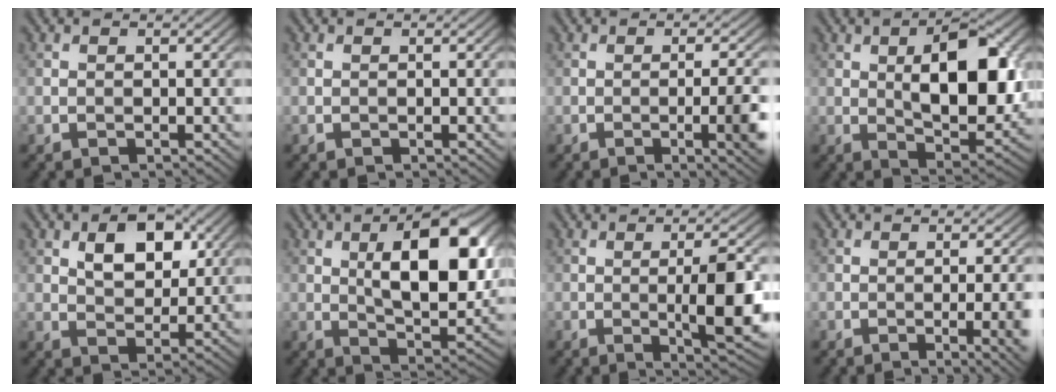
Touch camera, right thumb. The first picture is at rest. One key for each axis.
{"total": 0.0}
{"total": 6.0, "fx": -1.2, "fy": 1.4, "fz": 5.8, "tx": -0.082, "ty": -0.002, "tz": -0.015}
{"total": 12.1, "fx": 1.7, "fy": 5.6, "fz": 10.6, "tx": -0.160, "ty": -0.001, "tz": 0.031}
{"total": 6.8, "fx": 2.7, "fy": 3.8, "fz": 4.9, "tx": -0.080, "ty": -0.002, "tz": 0.042}
{"total": 13.5, "fx": 2.9, "fy": 5.8, "fz": 11.8, "tx": -0.170, "ty": -0.001, "tz": 0.042}
{"total": 7.9, "fx": -0.7, "fy": 1.7, "fz": 7.6, "tx": -0.122, "ty": -0.002, "tz": -0.011}
{"total": 6.3, "fx": -1.3, "fy": 1.8, "fz": 5.9, "tx": -0.072, "ty": -0.003, "tz": -0.009}